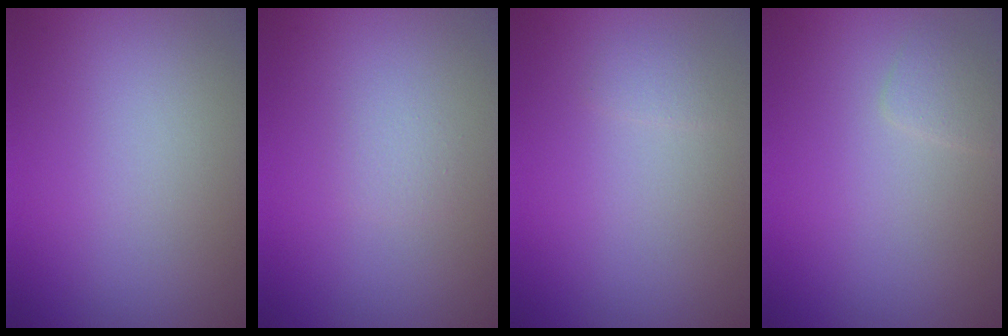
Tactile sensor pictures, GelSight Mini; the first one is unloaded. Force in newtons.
{"total": 0.8, "press": 0.8, "slide": 0.0}
{"total": 0.7, "press": 0.7, "slide": 0.0}
{"total": 1.2, "press": 1.2, "slide": 0.1}